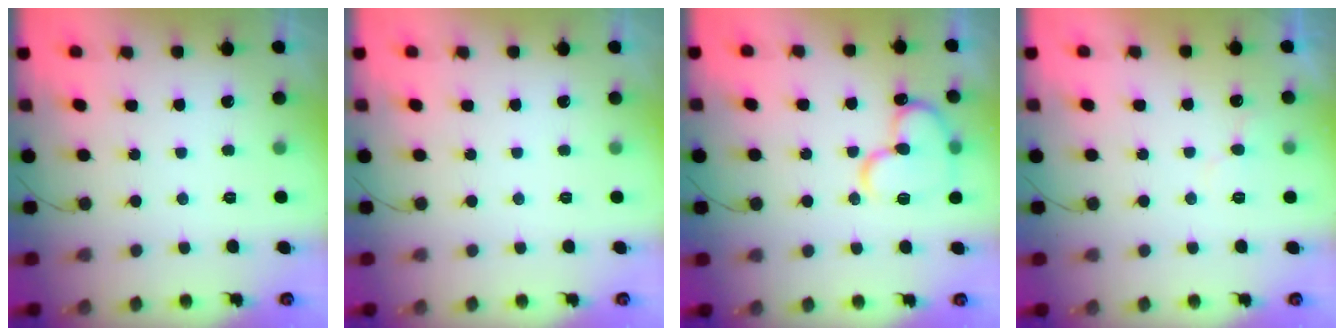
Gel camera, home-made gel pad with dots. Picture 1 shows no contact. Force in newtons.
{"total": 0.0}
{"total": 14.9, "press": 14.8, "slide": 2.0}
{"total": 6.1, "press": 6.1, "slide": 0.4}